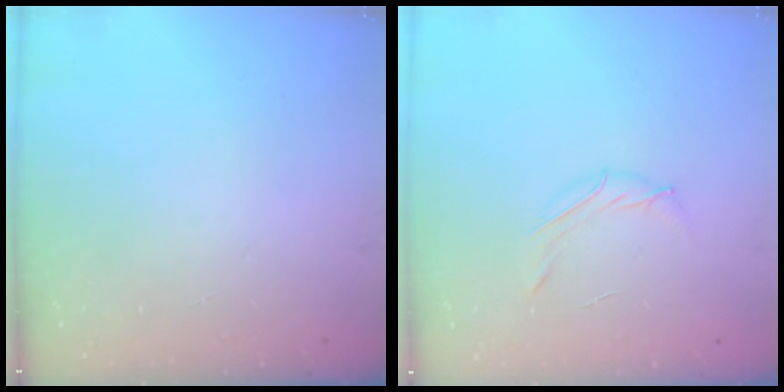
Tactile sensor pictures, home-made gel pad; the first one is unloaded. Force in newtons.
{"total": 4.0, "press": 3.9, "slide": 1.0}